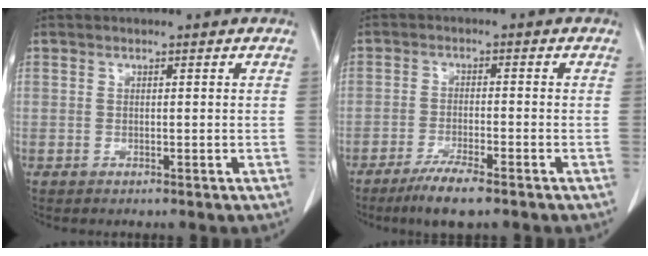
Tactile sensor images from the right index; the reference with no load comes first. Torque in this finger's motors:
{"motor_torque": [0.14, -0.05, 0.12, 0.08]}